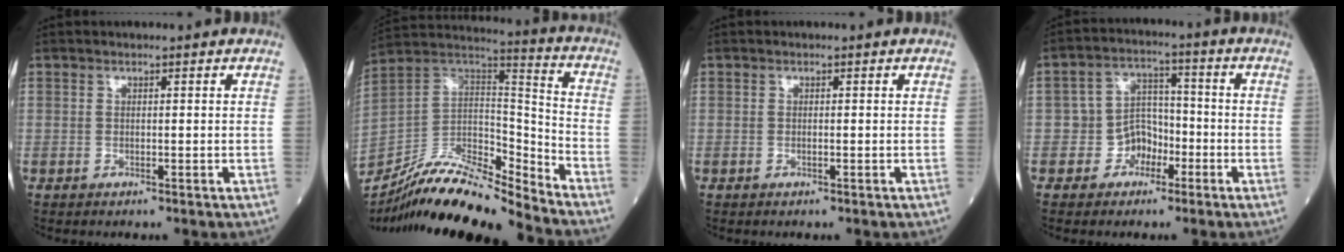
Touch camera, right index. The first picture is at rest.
{"total": 18.0, "force": [-16.3, 1.4, 7.4], "torque": [-0.131, 0.040, -0.298]}
{"total": 0.0}
{"total": 5.7, "force": [-2.6, 4.8, 1.5], "torque": [-0.017, 0.021, -0.043]}